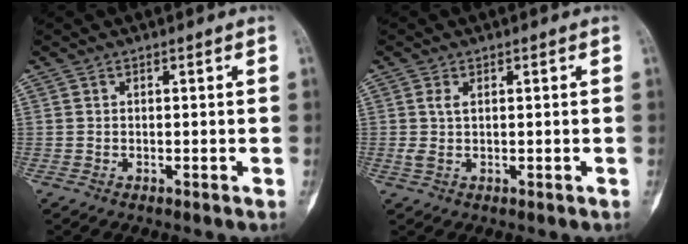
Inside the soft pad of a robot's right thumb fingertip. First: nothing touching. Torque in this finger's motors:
{"motor_torque": [0.26, 0.32, 0.32, 0.12, 0.07]}